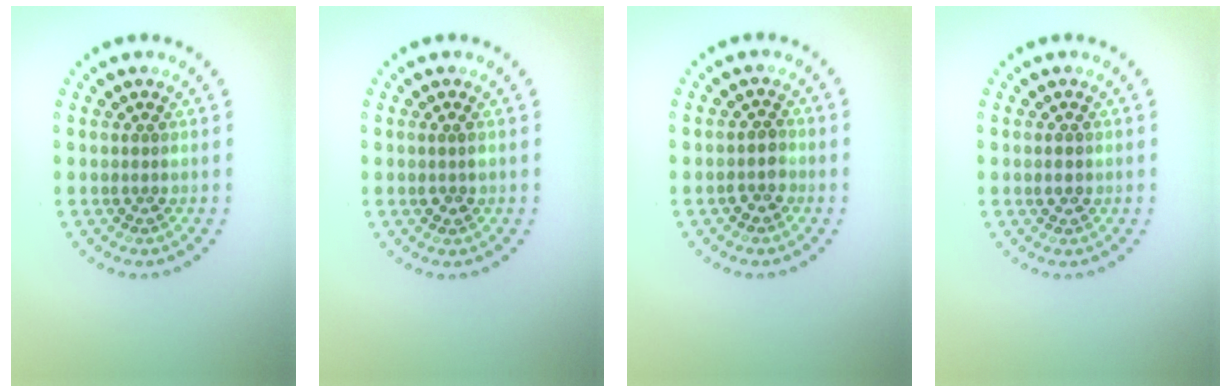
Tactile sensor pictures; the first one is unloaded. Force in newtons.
{"total": 0.9, "press": 0.9, "slide": 0.3}
{"total": 1.7, "press": 1.5, "slide": 0.7}
{"total": 1.4, "press": 1.4, "slide": 0.1}